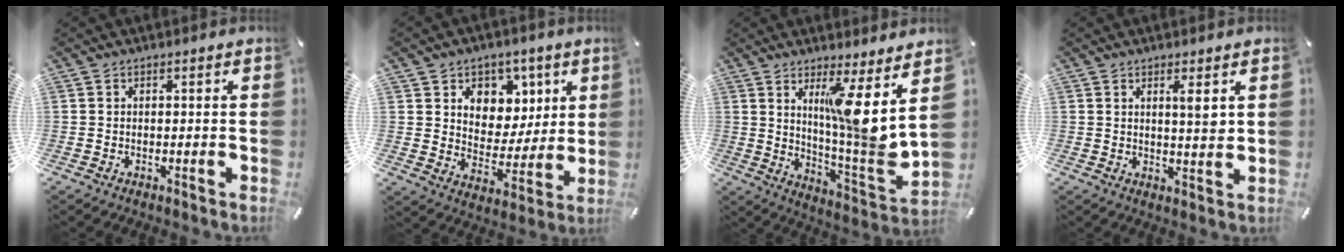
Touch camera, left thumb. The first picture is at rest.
{"total": 9.3, "force": [3.4, 8.5, 1.7], "torque": [-0.016, -0.034, 0.065]}
{"total": 13.0, "force": [5.8, 0.5, 11.7], "torque": [-0.171, -0.063, 0.086]}
{"total": 3.9, "force": [1.8, 0.4, 3.5], "torque": [-0.056, -0.009, 0.025]}